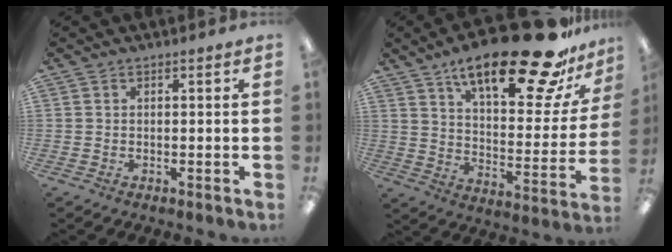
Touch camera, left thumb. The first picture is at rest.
{"total": 26.3, "force": [18.4, 7.9, 17.0], "torque": [-0.245, -0.121, 0.294]}